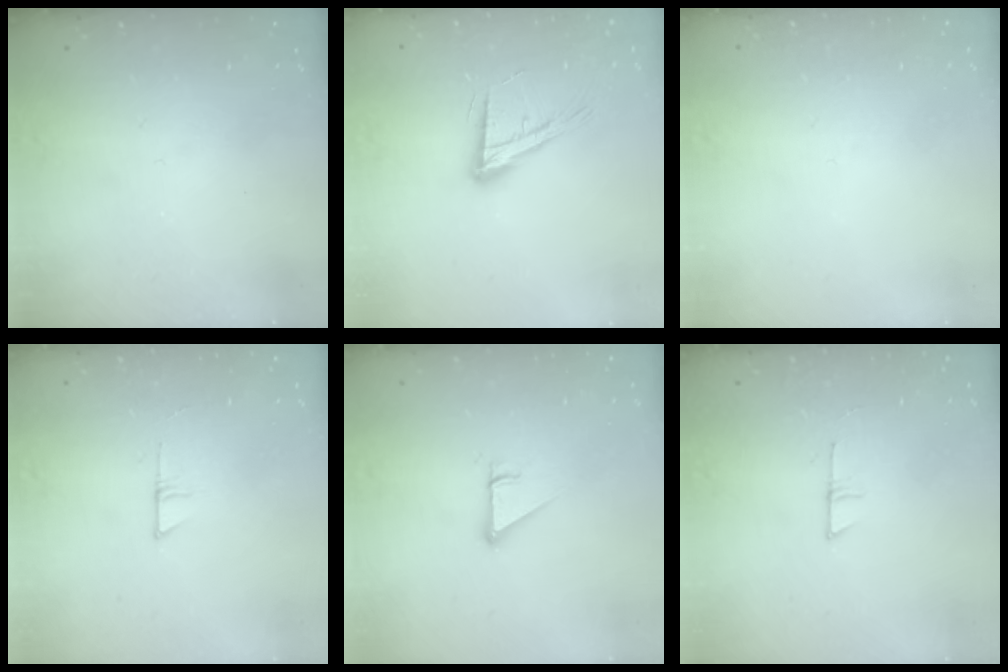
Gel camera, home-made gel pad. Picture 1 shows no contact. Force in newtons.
{"total": 14.6, "press": 14.0, "slide": 3.9}
{"total": 2.6, "press": 2.6, "slide": 0.2}
{"total": 4.0, "press": 4.0, "slide": 0.4}
{"total": 3.7, "press": 3.7, "slide": 0.2}
{"total": 4.7, "press": 4.7, "slide": 0.3}